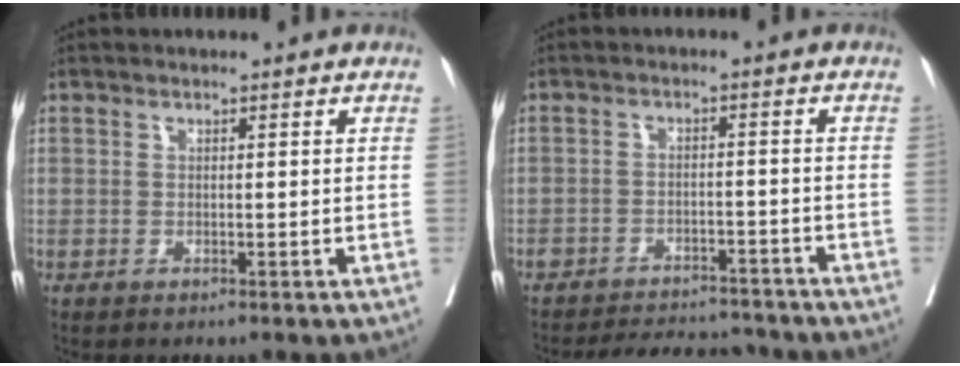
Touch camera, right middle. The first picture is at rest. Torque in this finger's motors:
{"motor_torque": [-0.18, -0.55, 0.08, 0.04]}